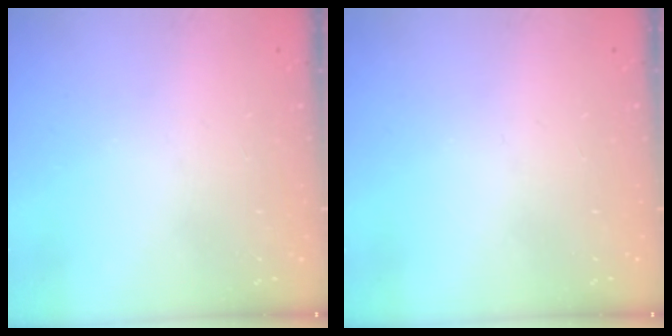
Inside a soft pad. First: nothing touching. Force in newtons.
{"total": 0.0}